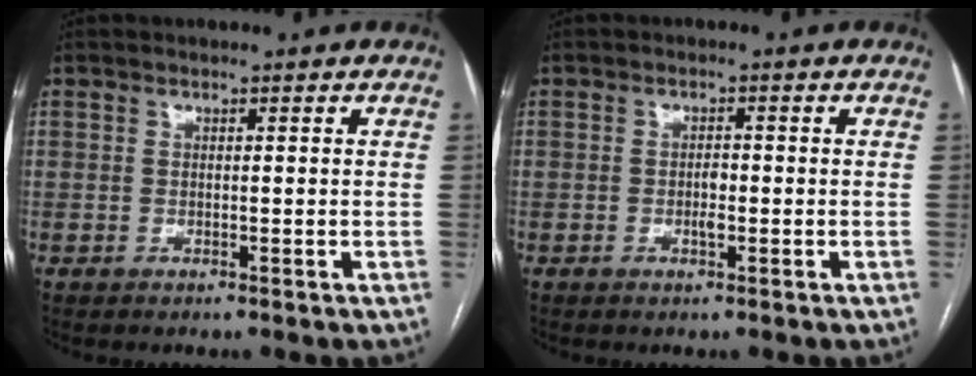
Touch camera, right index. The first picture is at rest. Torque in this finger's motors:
{"motor_torque": [0.44, 0.14, 0.03, 0.03]}